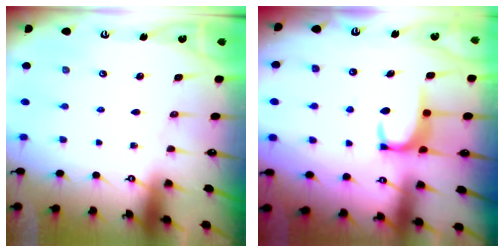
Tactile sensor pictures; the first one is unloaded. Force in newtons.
{"total": 2.7, "press": 2.7, "slide": 0.5}